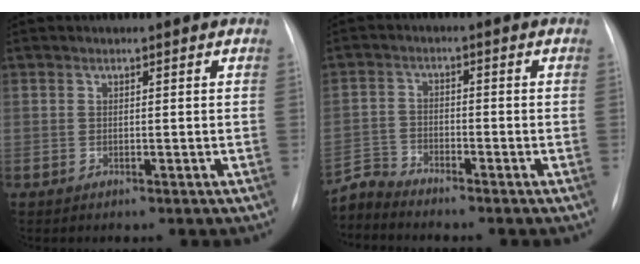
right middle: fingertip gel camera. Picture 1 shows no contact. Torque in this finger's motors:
{"motor_torque": [-0.23, -0.11, 0.01, -0.02]}